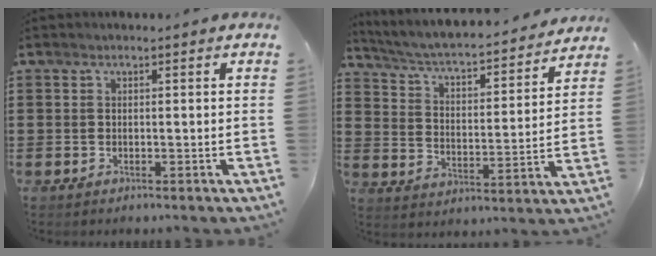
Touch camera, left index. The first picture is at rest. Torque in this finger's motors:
{"motor_torque": [1.07, -1.07, 0.66, 0.10]}